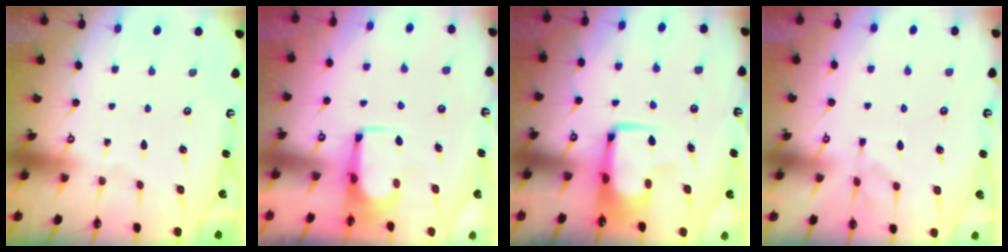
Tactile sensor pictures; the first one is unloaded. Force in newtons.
{"total": 1.6, "press": 1.5, "slide": 0.1}
{"total": 6.5, "press": 6.4, "slide": 1.2}
{"total": 2.0, "press": 1.6, "slide": 1.2}